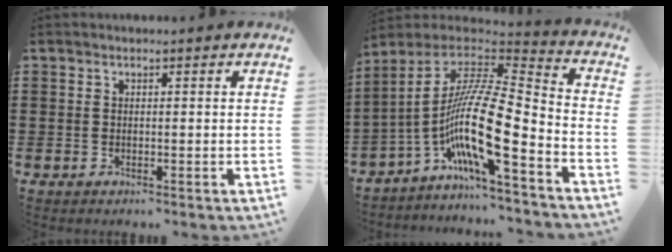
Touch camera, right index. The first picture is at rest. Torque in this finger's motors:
{"motor_torque": [2.14, 0.00, 1.06, 0.17]}